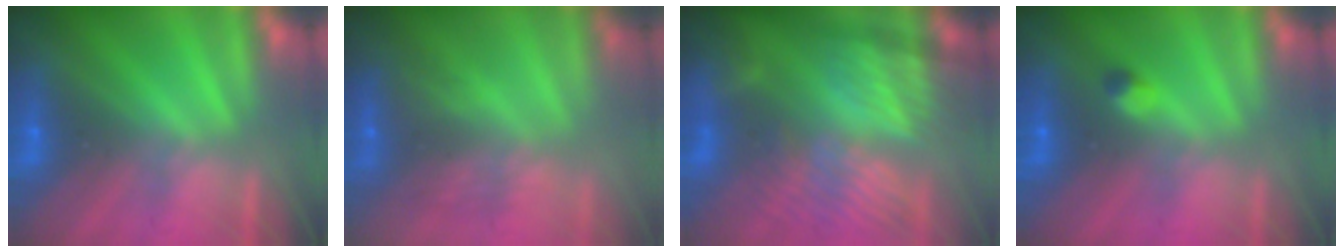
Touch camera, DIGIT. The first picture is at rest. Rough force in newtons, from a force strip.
{"total": 3.1}
{"total": 7.0}
{"total": 2.4}